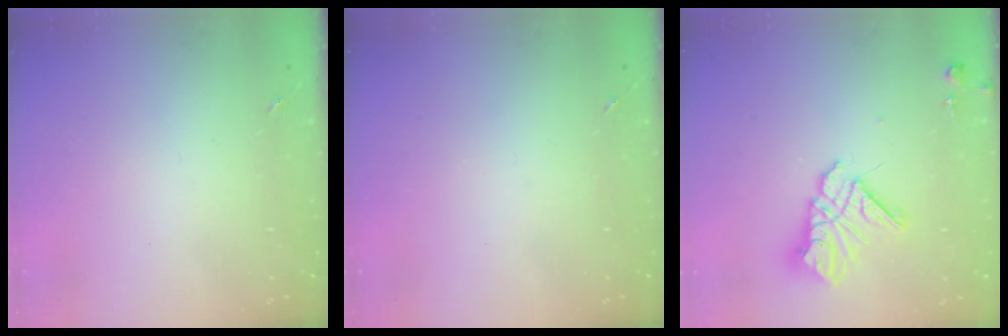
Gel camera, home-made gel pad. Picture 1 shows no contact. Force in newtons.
{"total": 0.0}
{"total": 14.4, "press": 14.3, "slide": 1.4}